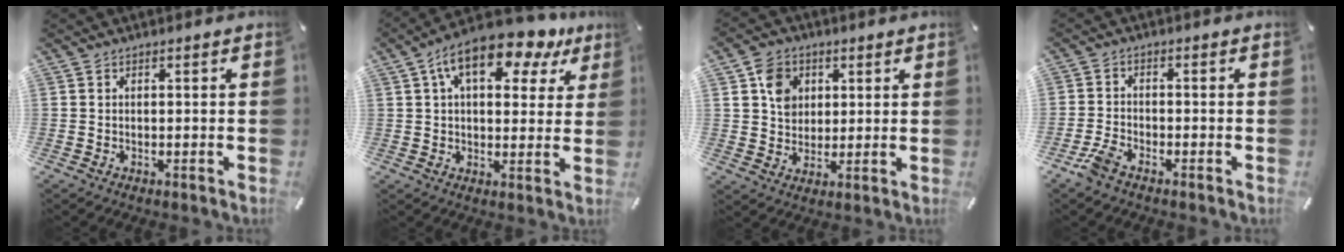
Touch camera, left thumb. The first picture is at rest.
{"total": 13.8, "force": [7.4, 6.8, 9.5], "torque": [-0.149, -0.027, 0.123]}
{"total": 7.8, "force": [2.4, 6.8, 2.8], "torque": [-0.041, 0.006, 0.045]}
{"total": 3.9, "force": [-2.9, 1.7, 1.8], "torque": [-0.055, 0.007, -0.062]}